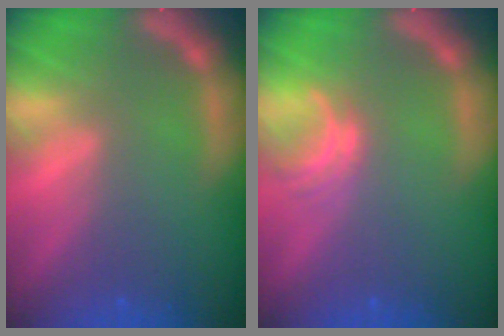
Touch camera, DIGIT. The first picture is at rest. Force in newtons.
{"total": 2.0}